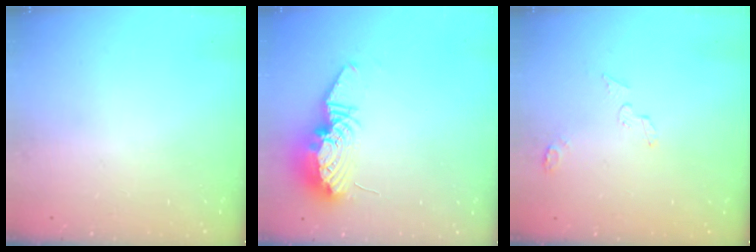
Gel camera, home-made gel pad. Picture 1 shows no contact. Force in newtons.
{"total": 13.4, "press": 13.4, "slide": 1.2}
{"total": 4.2, "press": 4.2, "slide": 0.3}